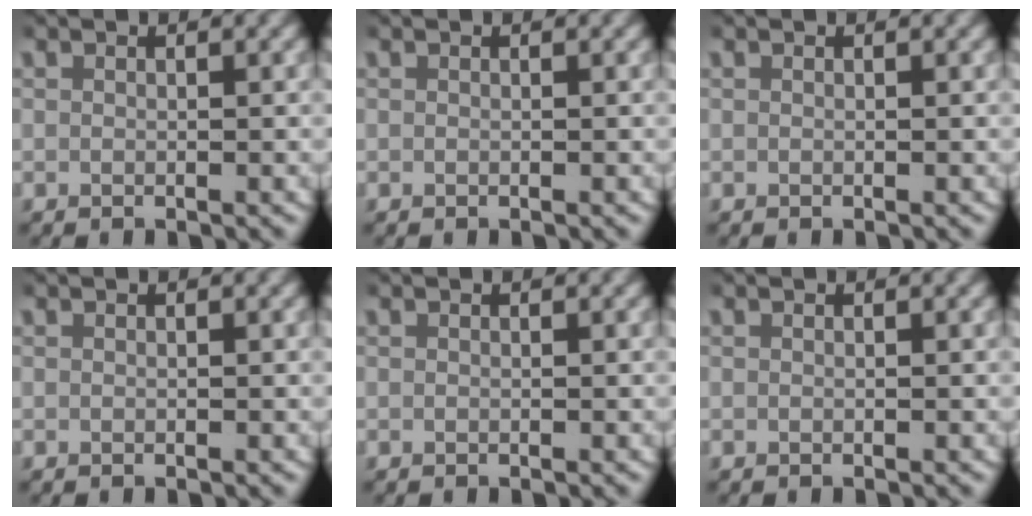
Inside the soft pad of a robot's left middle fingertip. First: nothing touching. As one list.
[{"total": 0.0}, {"total": 0.0}, {"total": 0.0}, {"total": 0.0}, {"total": 0.0}]